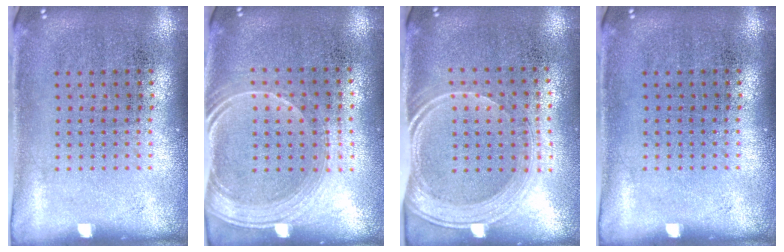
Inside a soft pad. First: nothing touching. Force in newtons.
{"total": 1.6, "press": 1.4, "slide": 0.8}
{"total": 1.9, "press": 1.6, "slide": 1.1}
{"total": 0.0}